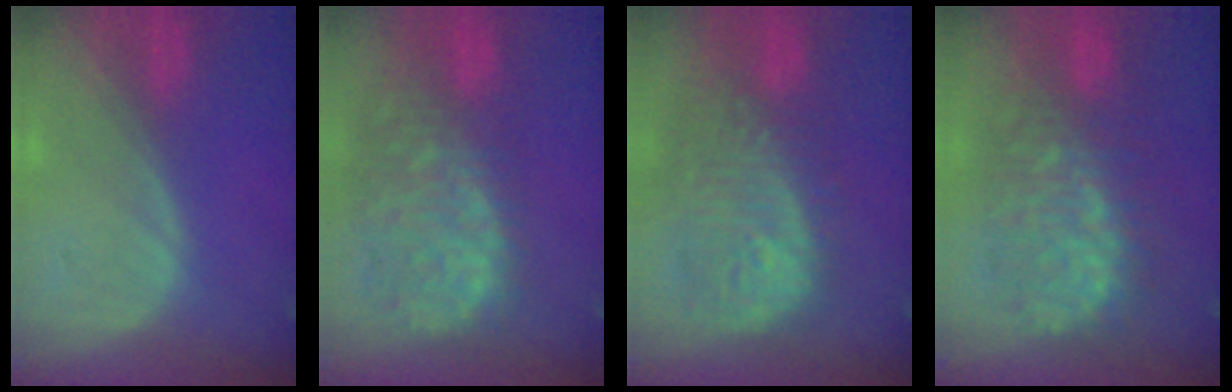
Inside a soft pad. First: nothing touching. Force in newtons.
{"total": 13.5, "press": 11.1, "slide": 7.6}
{"total": 12.1, "press": 10.8, "slide": 5.5}
{"total": 11.6, "press": 11.5, "slide": 1.3}